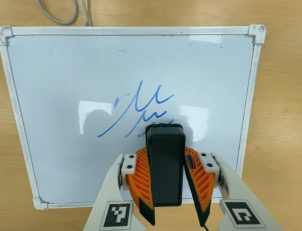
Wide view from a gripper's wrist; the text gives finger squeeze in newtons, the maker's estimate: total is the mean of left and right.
{"total": 8.6, "left": 7.2, "right": 10.0}